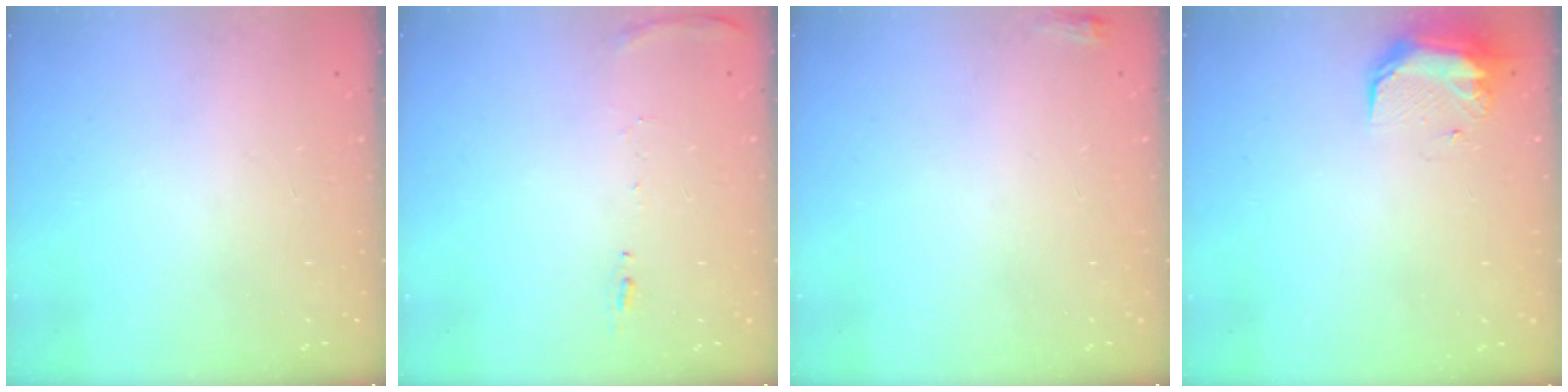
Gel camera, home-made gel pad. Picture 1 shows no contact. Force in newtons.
{"total": 6.6, "press": 6.5, "slide": 0.7}
{"total": 3.2, "press": 2.9, "slide": 1.3}
{"total": 9.1, "press": 9.0, "slide": 1.5}